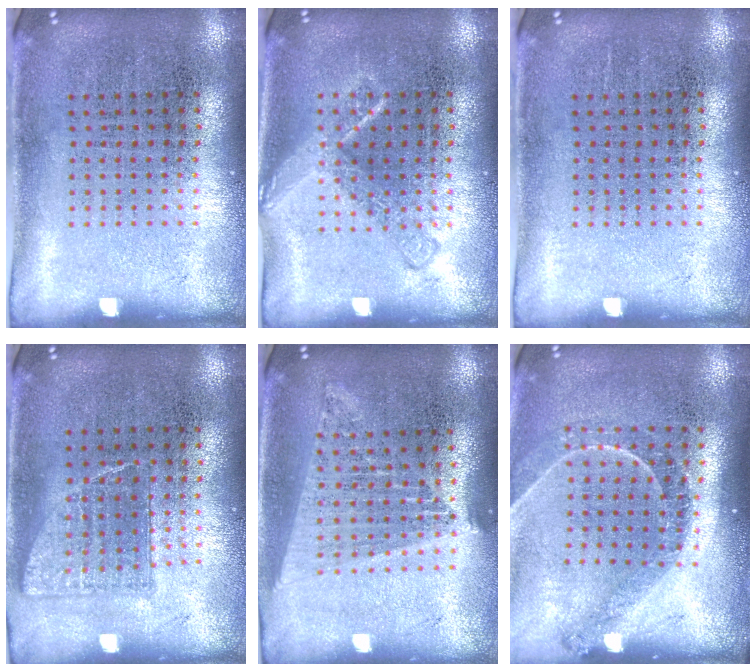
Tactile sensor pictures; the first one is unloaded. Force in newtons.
{"total": 1.5, "press": 1.5, "slide": 0.2}
{"total": 0.0}
{"total": 0.7, "press": 0.6, "slide": 0.3}
{"total": 1.7, "press": 1.6, "slide": 0.7}
{"total": 1.2, "press": 1.2, "slide": 0.2}